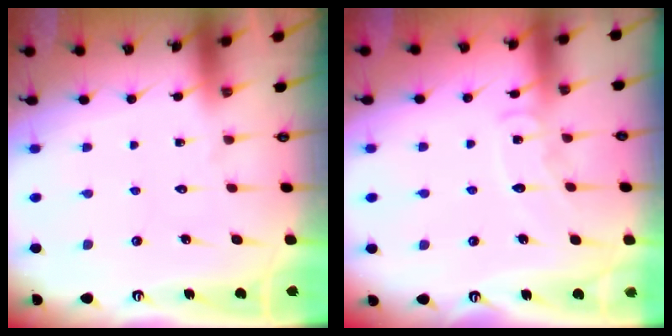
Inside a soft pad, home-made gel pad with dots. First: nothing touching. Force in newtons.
{"total": 7.4, "press": 7.4, "slide": 0.7}